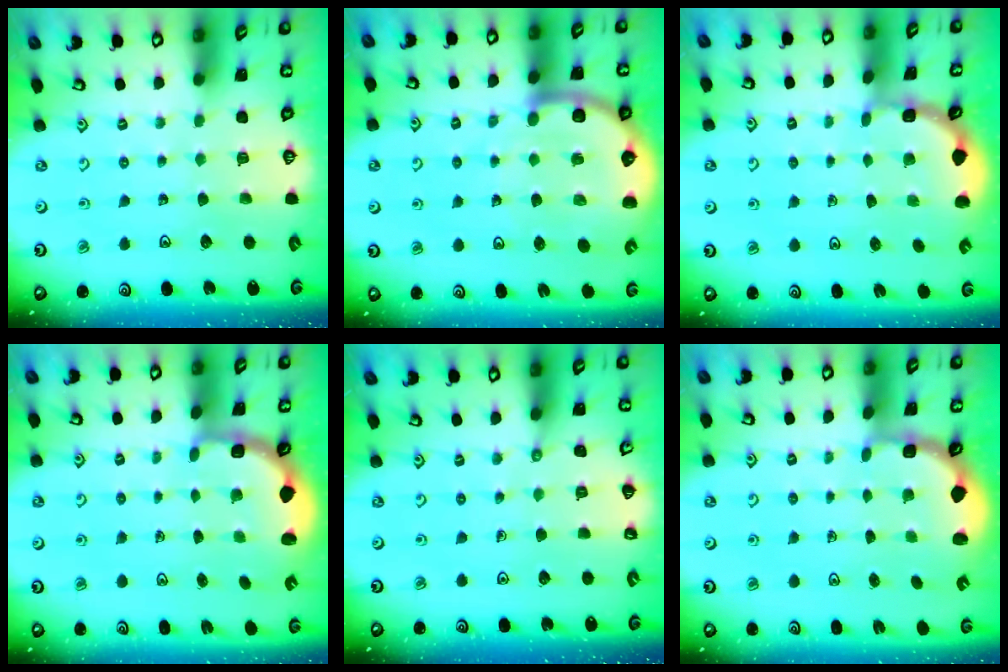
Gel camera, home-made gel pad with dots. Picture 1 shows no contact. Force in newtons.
{"total": 9.2, "press": 8.9, "slide": 2.5}
{"total": 1.6, "press": 1.6, "slide": 0.2}
{"total": 2.9, "press": 2.0, "slide": 2.1}
{"total": 3.3, "press": 3.3, "slide": 0.2}
{"total": 2.6, "press": 2.0, "slide": 1.7}